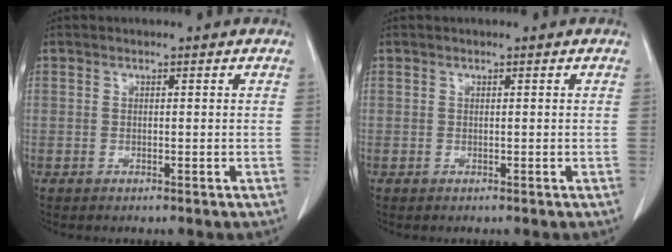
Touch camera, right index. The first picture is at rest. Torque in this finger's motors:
{"motor_torque": [0.23, -0.03, 0.02, 0.00]}